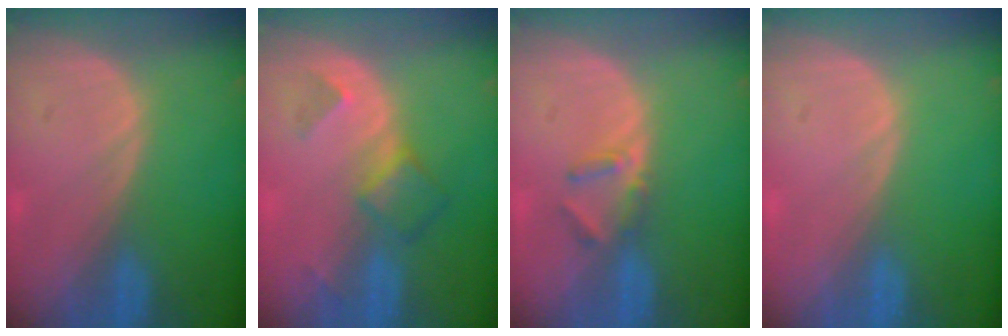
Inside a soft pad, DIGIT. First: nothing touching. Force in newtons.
{"total": 4.8, "press": 4.3, "slide": 2.1}
{"total": 2.9, "press": 2.6, "slide": 1.1}
{"total": 0.0}